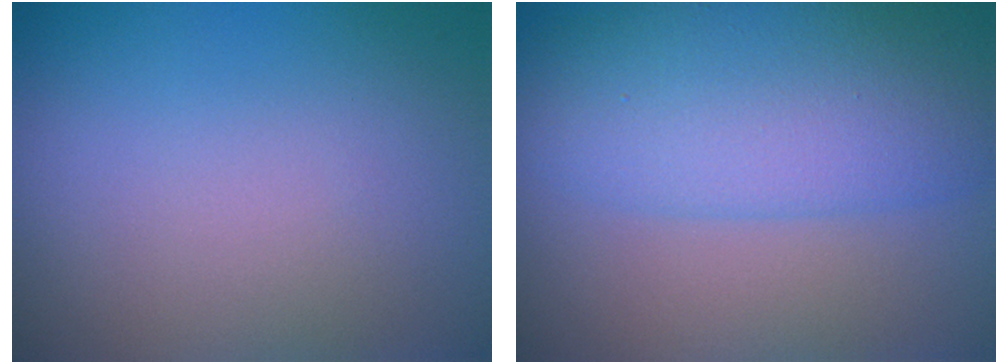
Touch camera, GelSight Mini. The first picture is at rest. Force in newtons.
{"total": 8.6, "press": 8.6, "slide": 0.2}